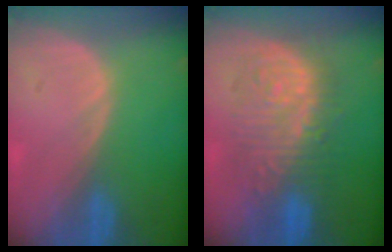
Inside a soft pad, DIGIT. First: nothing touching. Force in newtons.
{"total": 9.8, "press": 9.8, "slide": 0.4}